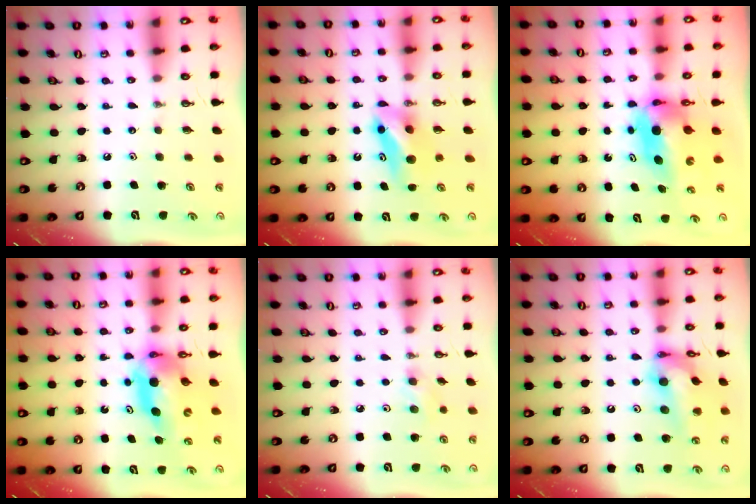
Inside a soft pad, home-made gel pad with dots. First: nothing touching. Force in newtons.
{"total": 8.1, "press": 7.6, "slide": 2.9}
{"total": 6.5, "press": 6.5, "slide": 0.4}
{"total": 9.1, "press": 9.1, "slide": 0.9}
{"total": 9.0, "press": 5.2, "slide": 7.4}
{"total": 17.0, "press": 16.9, "slide": 2.0}